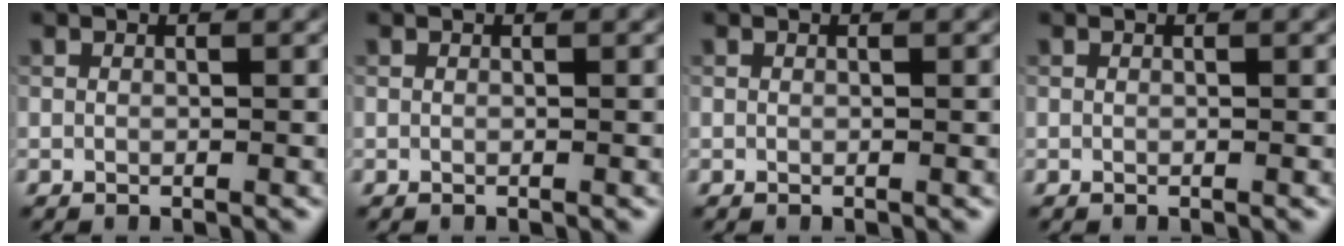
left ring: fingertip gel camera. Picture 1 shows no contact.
{"total": 0.0}
{"total": 0.0}
{"total": 0.0}